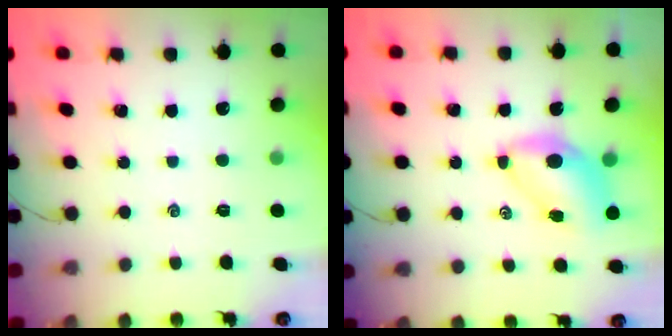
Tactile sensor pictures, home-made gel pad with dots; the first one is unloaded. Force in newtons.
{"total": 6.7, "press": 6.7, "slide": 1.1}